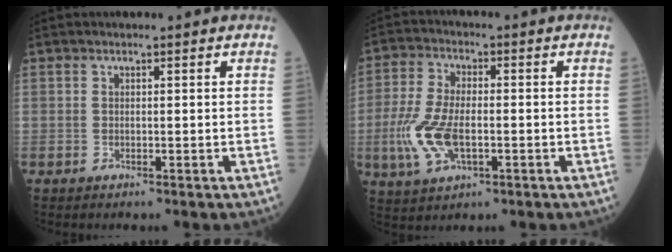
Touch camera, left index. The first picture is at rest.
{"total": 9.2, "force": [-2.0, 4.2, 7.9], "torque": [-0.189, -0.002, -0.033]}